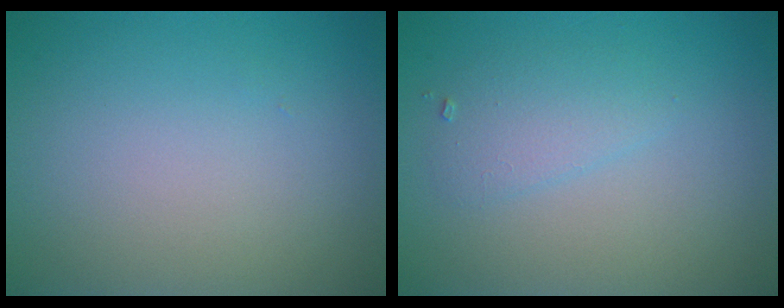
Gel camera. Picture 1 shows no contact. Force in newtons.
{"total": 2.0, "press": 2.0, "slide": 0.1}